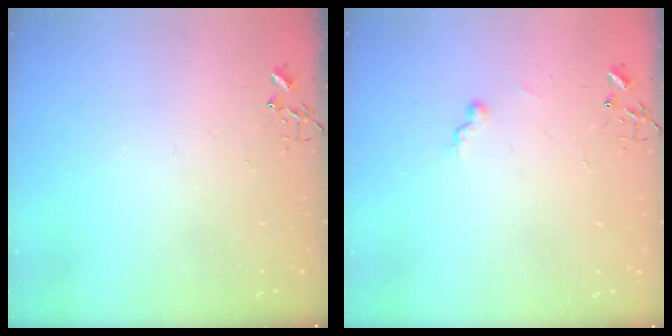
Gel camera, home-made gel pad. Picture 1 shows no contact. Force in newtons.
{"total": 4.6, "press": 4.6, "slide": 0.5}